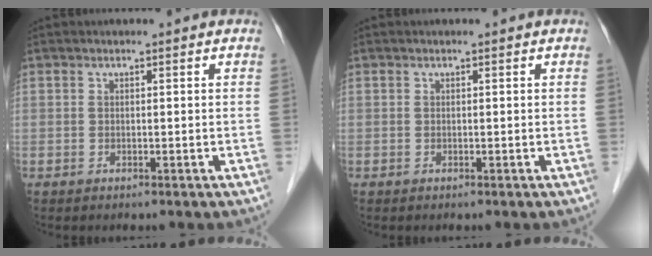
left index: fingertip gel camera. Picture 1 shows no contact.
{"total": 0.0}